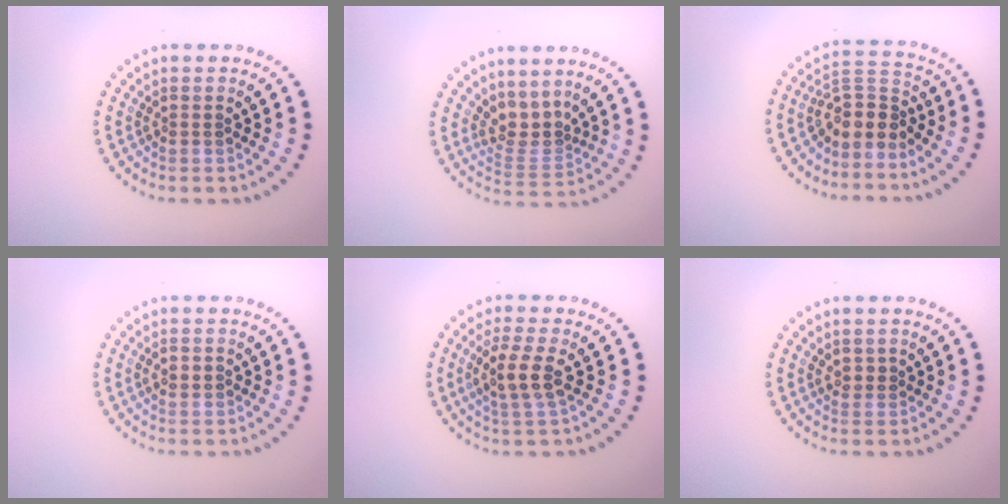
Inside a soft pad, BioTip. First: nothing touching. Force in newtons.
{"total": 3.0, "press": 2.0, "slide": 2.2}
{"total": 3.6, "press": 2.7, "slide": 2.4}
{"total": 1.5, "press": 1.5, "slide": 0.0}
{"total": 3.2, "press": 2.9, "slide": 1.4}
{"total": 0.6, "press": 0.5, "slide": 0.3}